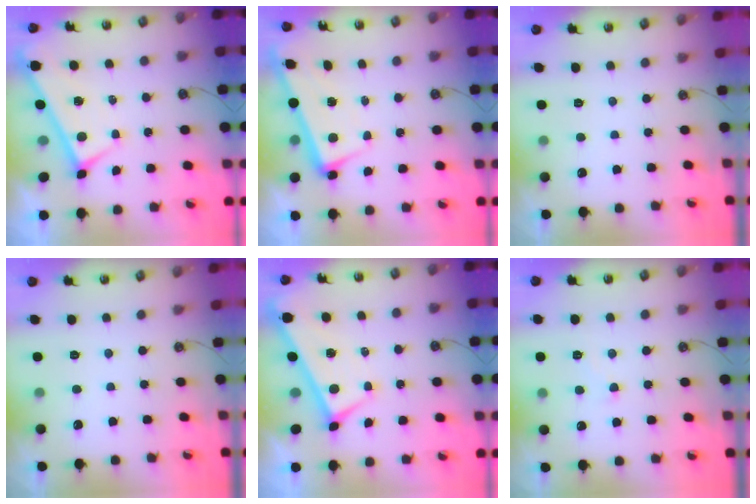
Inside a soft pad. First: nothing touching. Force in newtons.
{"total": 2.4, "press": 2.3, "slide": 0.9}
{"total": 0.0}
{"total": 0.0}
{"total": 1.9, "press": 1.8, "slide": 0.6}
{"total": 2.9, "press": 2.9, "slide": 0.5}